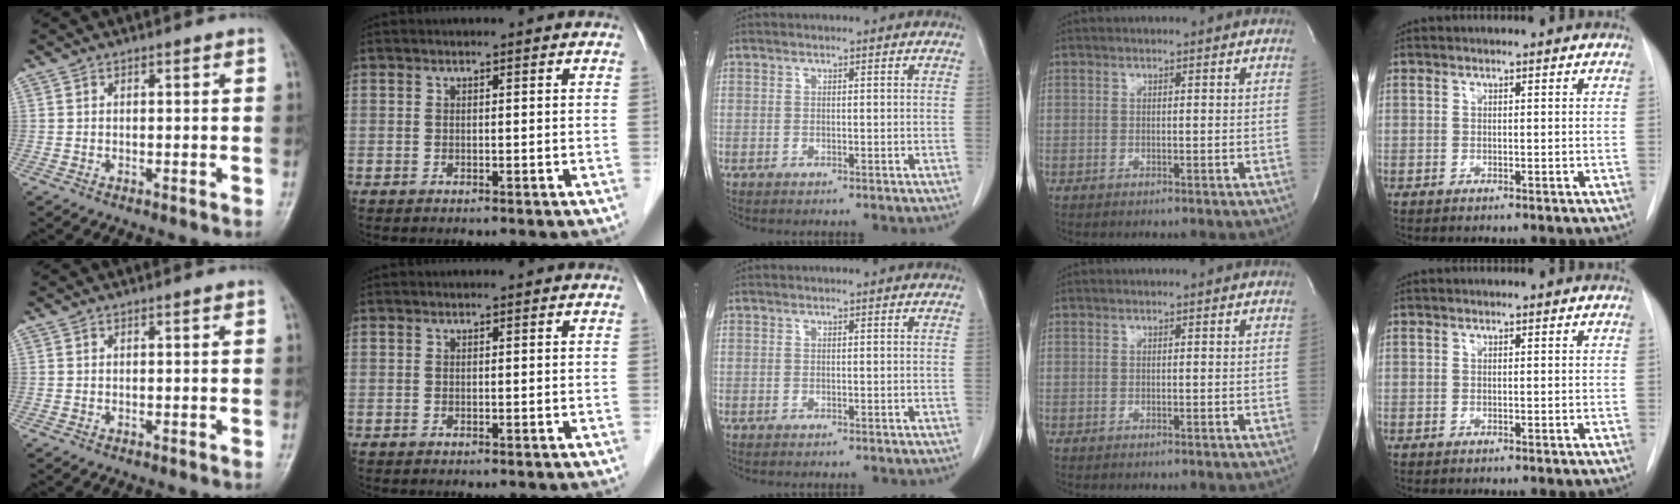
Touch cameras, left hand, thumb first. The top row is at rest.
{}